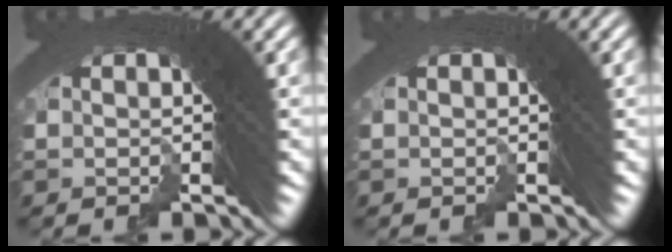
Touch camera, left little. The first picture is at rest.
{"total": 0.0}